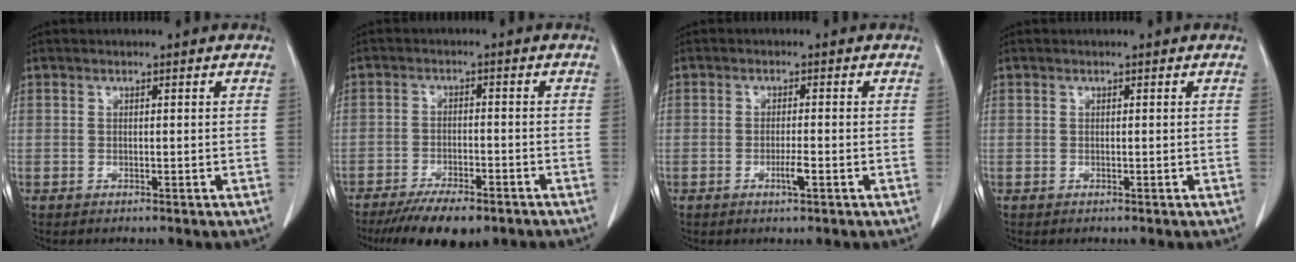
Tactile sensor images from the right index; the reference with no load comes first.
{"total": 9.4, "force": [-7.1, 2.9, 5.4], "torque": [-0.081, -0.012, -0.109]}
{"total": 2.4, "force": [-1.0, 0.1, 2.1], "torque": [-0.039, -0.002, -0.017]}
{"total": 0.0}